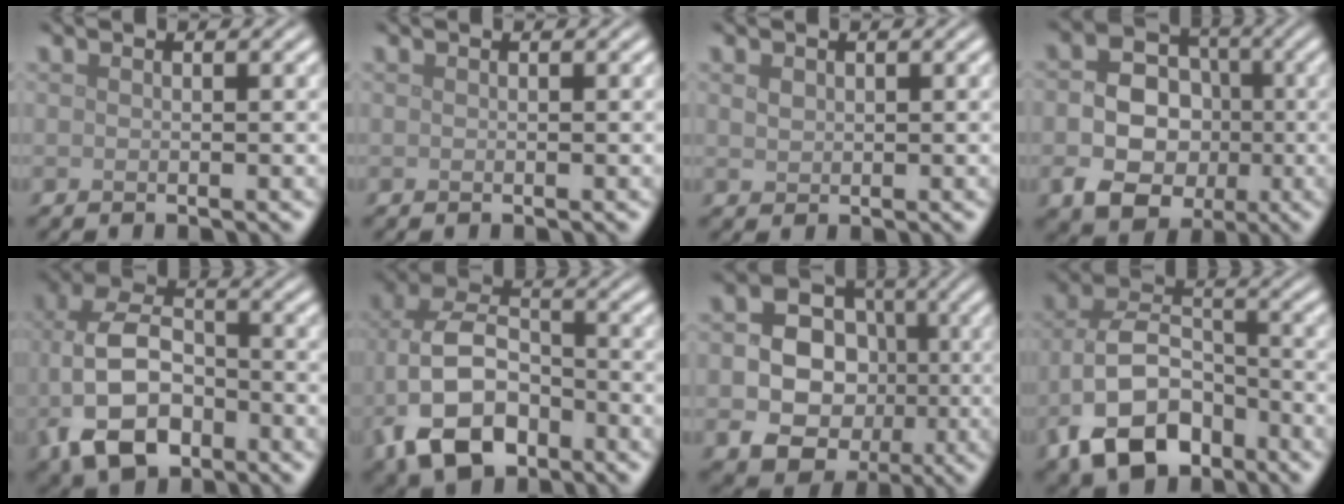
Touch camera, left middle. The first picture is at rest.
{"total": 0.0}
{"total": 1.0, "force": [0.5, 0.8, 0.4], "torque": [-0.009, -0.001, 0.010]}
{"total": 7.4, "force": [-1.8, 6.0, 3.9], "torque": [-0.061, -0.006, -0.040]}
{"total": 8.3, "force": [-3.0, 5.3, 5.7], "torque": [-0.120, -0.005, -0.061]}
{"total": 8.8, "force": [-3.9, 5.4, 5.8], "torque": [-0.121, -0.001, -0.078]}
{"total": 9.8, "force": [-1.4, 8.6, 4.4], "torque": [-0.053, -0.002, -0.046]}
{"total": 8.6, "force": [-4.3, 5.3, 5.3], "torque": [-0.108, -0.001, -0.083]}